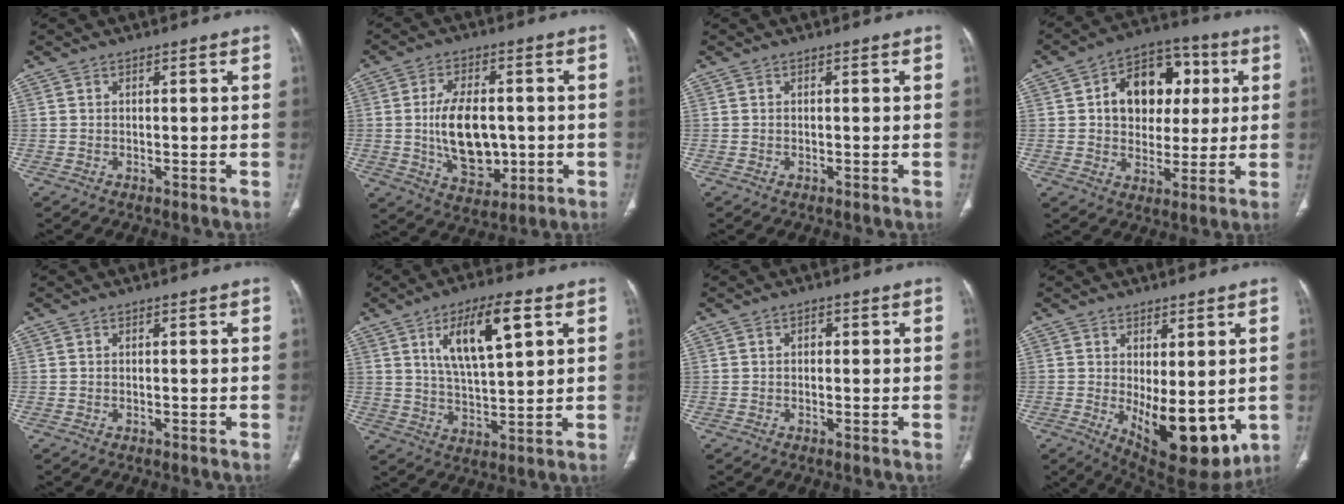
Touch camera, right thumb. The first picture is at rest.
{"total": 12.6, "force": [-0.6, 7.7, 10.0], "torque": [-0.151, -0.002, 0.001]}
{"total": 0.0}
{"total": 15.4, "force": [3.2, 11.2, 10.0], "torque": [-0.100, 0.012, 0.047]}
{"total": 0.0}
{"total": 12.8, "force": [5.2, 4.4, 10.8], "torque": [-0.176, -0.013, 0.096]}
{"total": 1.0, "force": [0.1, 0.8, 0.6], "torque": [-0.007, 0.004, 0.001]}
{"total": 13.6, "force": [-1.7, 6.1, 12.1], "torque": [-0.154, -0.026, -0.001]}